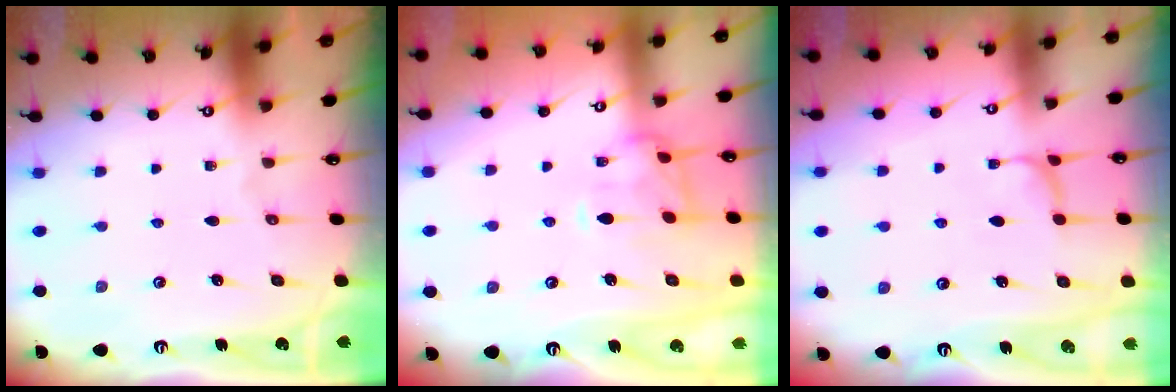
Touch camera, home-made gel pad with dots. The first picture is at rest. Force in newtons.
{"total": 3.6, "press": 3.3, "slide": 1.4}
{"total": 1.4, "press": 1.3, "slide": 0.5}